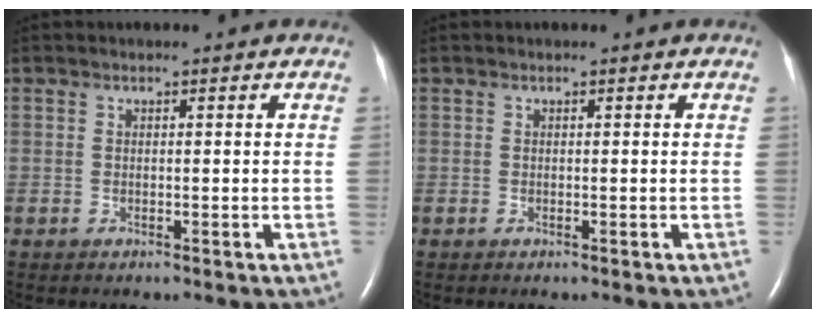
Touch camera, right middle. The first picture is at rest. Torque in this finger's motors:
{"motor_torque": [0.03, -0.05, 0.00, 0.00]}